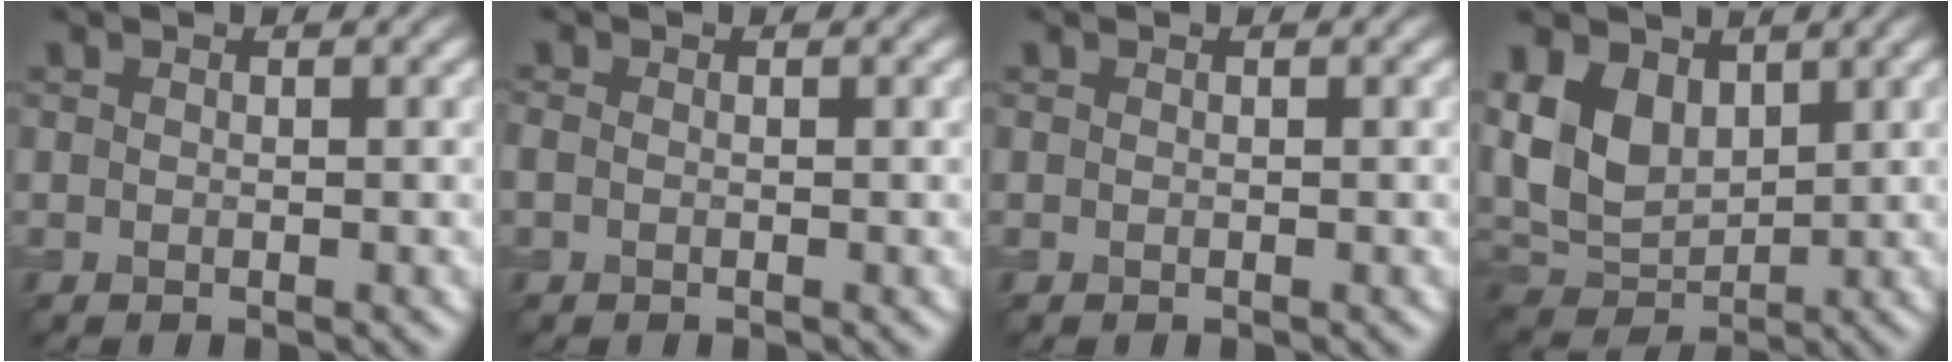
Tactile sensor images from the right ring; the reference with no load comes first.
{"total": 0.7, "force": [-0.3, 0.5, 0.4], "torque": [-0.013, -0.002, -0.008]}
{"total": 0.0}
{"total": 7.3, "force": [2.2, 5.0, 4.8], "torque": [-0.116, -0.002, 0.035]}